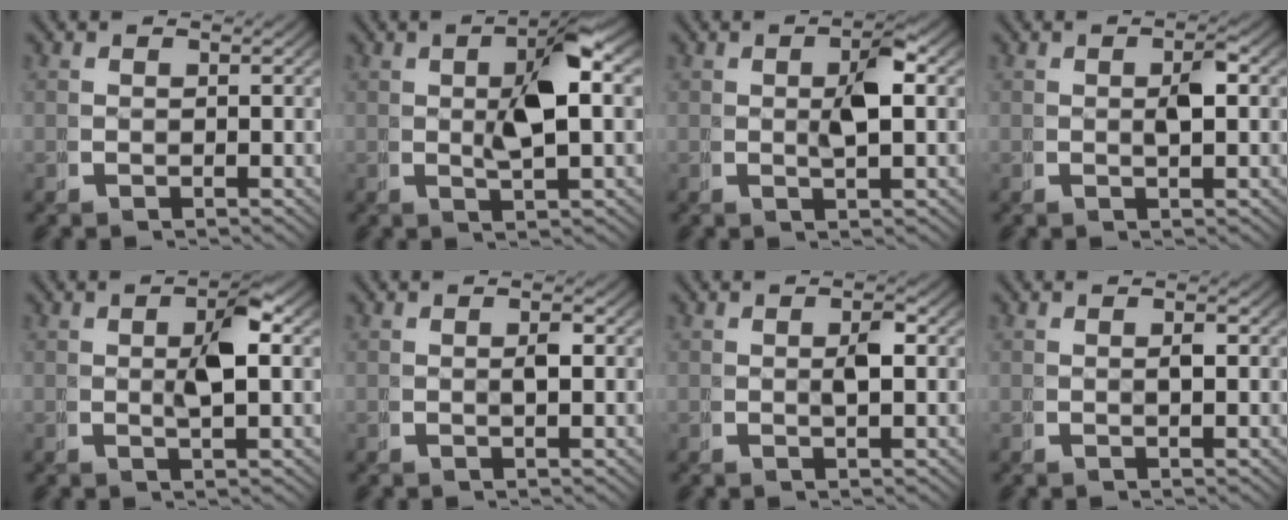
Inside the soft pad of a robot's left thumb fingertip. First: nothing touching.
{"total": 5.7, "force": [1.0, 1.6, 5.4], "torque": [-0.089, 0.010, 0.017]}
{"total": 3.4, "force": [0.7, 1.1, 3.2], "torque": [-0.057, 0.005, 0.008]}
{"total": 2.0, "force": [0.3, 0.7, 1.8], "torque": [-0.030, 0.005, 0.003]}
{"total": 3.8, "force": [0.7, 1.2, 3.5], "torque": [-0.063, 0.006, 0.008]}
{"total": 1.2, "force": [0.2, 0.5, 1.1], "torque": [-0.017, 0.008, -0.001]}
{"total": 1.9, "force": [0.4, 0.7, 1.7], "torque": [-0.031, 0.006, 0.002]}
{"total": 0.9, "force": [0.1, 0.3, 0.8], "torque": [-0.010, 0.008, -0.002]}